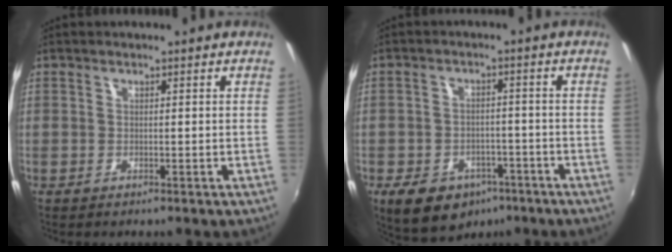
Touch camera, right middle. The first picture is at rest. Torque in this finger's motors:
{"motor_torque": [0.94, -0.91, 0.10, 0.07]}